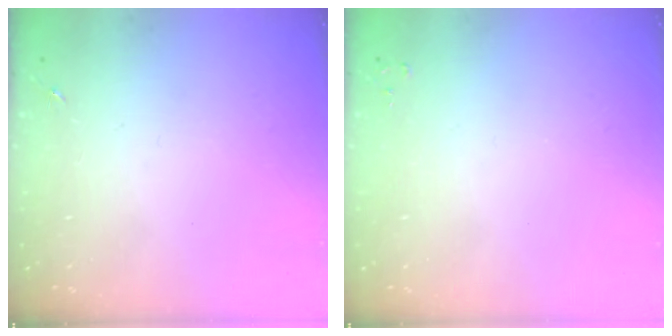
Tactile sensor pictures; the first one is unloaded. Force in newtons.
{"total": 2.0, "press": 2.0, "slide": 0.3}